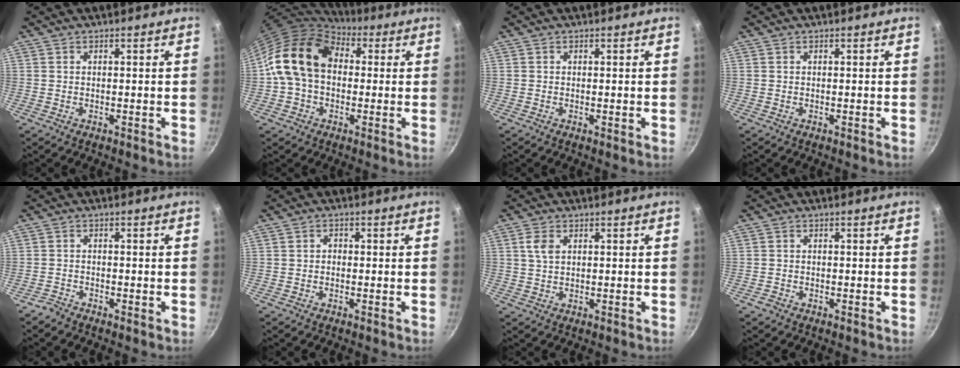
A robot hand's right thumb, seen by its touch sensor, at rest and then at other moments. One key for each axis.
{"total": 14.9, "fx": 1.8, "fy": 10.9, "fz": 10.0, "tx": -0.149, "ty": 0.026, "tz": 0.015}
{"total": 0.0}
{"total": 0.0}
{"total": 1.4, "fx": -1.4, "fy": 0.4, "fz": 0.2, "tx": -0.011, "ty": 0.008, "tz": -0.032}
{"total": 1.4, "fx": -0.1, "fy": 1.1, "fz": 0.7, "tx": -0.011, "ty": 0.006, "tz": -0.005}
{"total": 3.2, "fx": 1.0, "fy": 2.0, "fz": 2.3, "tx": -0.042, "ty": 0.000, "tz": 0.019}
{"total": 1.1, "fx": -0.8, "fy": 0.7, "fz": 0.3, "tx": -0.008, "ty": 0.006, "tz": -0.015}